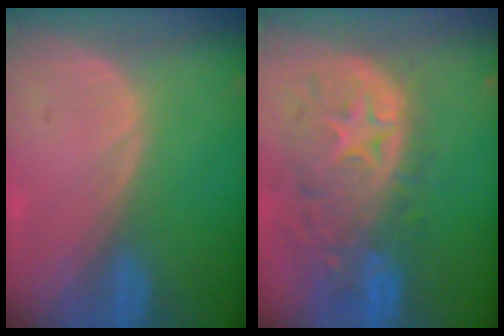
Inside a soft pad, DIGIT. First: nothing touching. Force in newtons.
{"total": 12.4, "press": 10.5, "slide": 6.7}